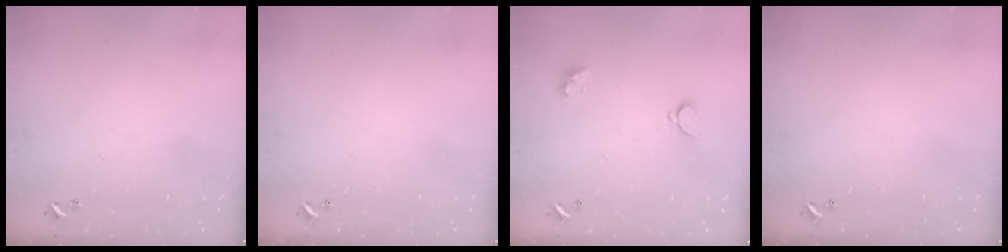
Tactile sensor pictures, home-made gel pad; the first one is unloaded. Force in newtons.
{"total": 0.0}
{"total": 1.7, "press": 1.7, "slide": 0.3}
{"total": 0.0}